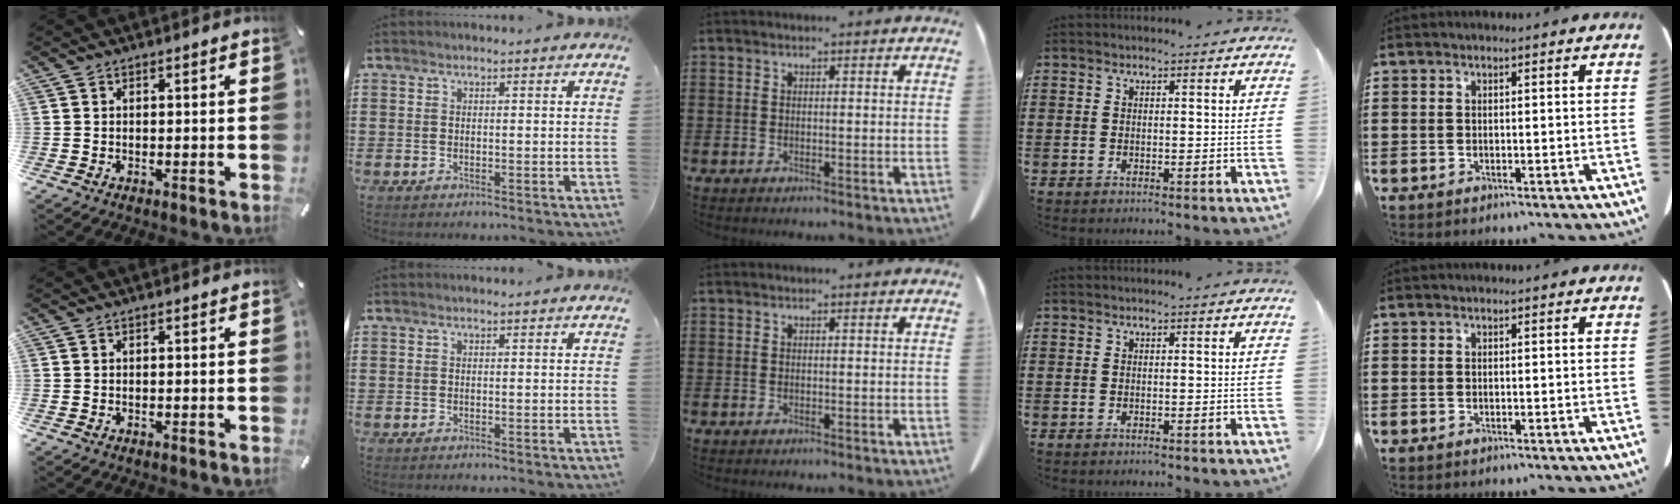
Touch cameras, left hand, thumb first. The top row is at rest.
{}